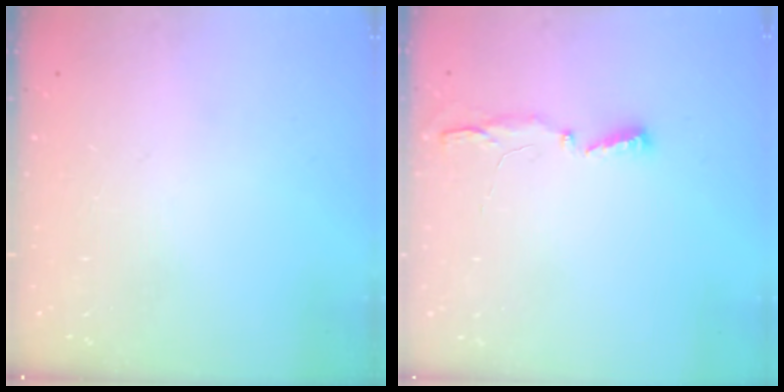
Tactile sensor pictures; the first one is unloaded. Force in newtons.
{"total": 3.5, "press": 3.4, "slide": 0.8}